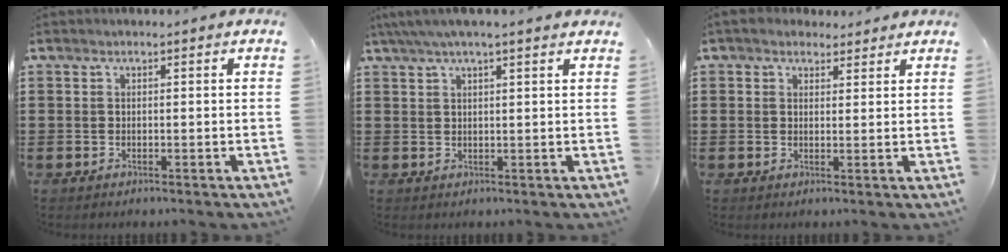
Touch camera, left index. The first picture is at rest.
{"total": 3.1, "force": [2.3, 0.6, 2.1], "torque": [-0.044, 0.003, 0.041]}
{"total": 2.7, "force": [2.1, 1.6, 0.3], "torque": [-0.007, 0.004, 0.038]}